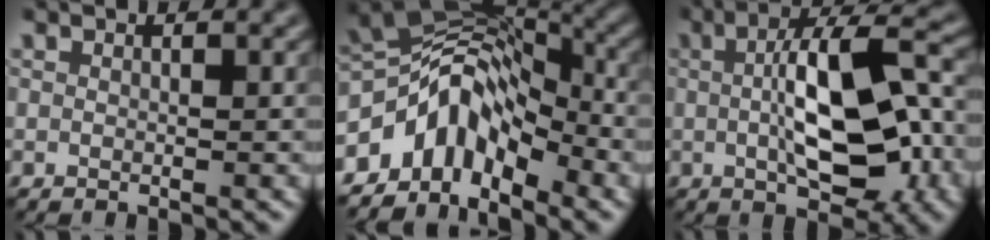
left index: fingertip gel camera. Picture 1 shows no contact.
{"total": 6.8, "force": [-4.0, 3.8, 4.0], "torque": [-0.043, 0.012, -0.081]}
{"total": 10.2, "force": [-0.2, 3.9, 9.4], "torque": [-0.147, 0.012, -0.003]}